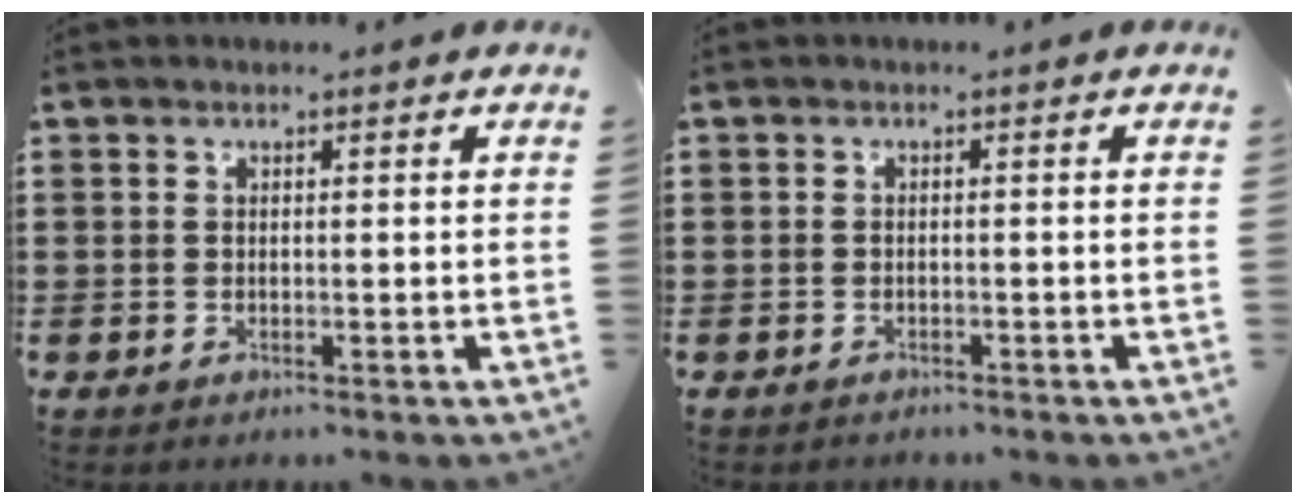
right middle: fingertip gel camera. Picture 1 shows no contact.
{"total": 0.8, "force": [-0.8, 0.3, -0.1], "torque": [0.000, 0.001, -0.016]}